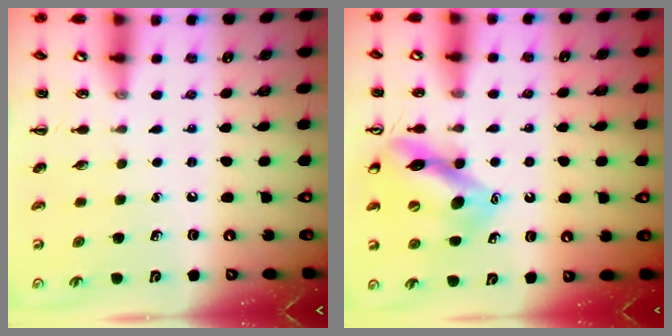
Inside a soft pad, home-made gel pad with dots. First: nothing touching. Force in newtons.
{"total": 12.1, "press": 11.6, "slide": 3.3}